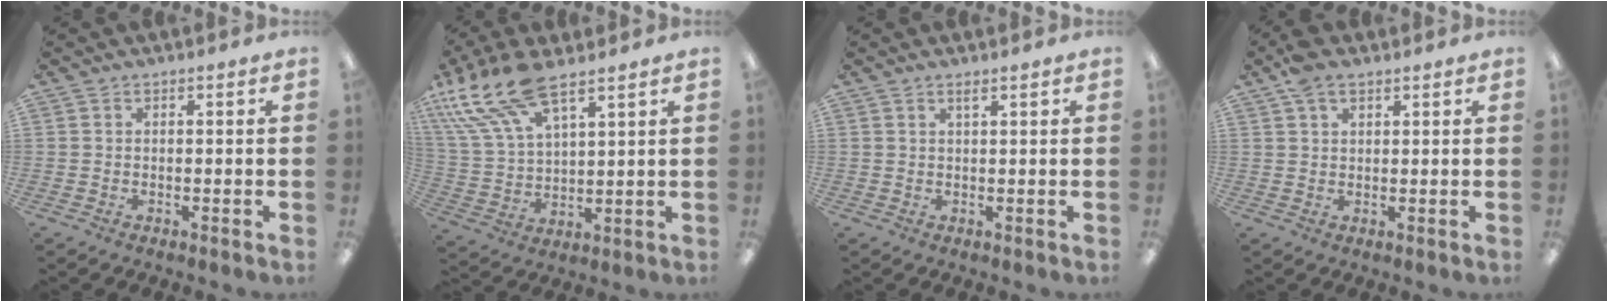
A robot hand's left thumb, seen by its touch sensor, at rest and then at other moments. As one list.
[{"total": 17.4, "force": [11.7, 7.2, 10.7], "torque": [-0.248, -0.051, 0.211]}, {"total": 1.4, "force": [1.2, 0.1, 0.8], "torque": [-0.018, 0.000, 0.020]}, {"total": 5.0, "force": [3.3, 2.4, 2.9], "torque": [-0.056, -0.007, 0.061]}]